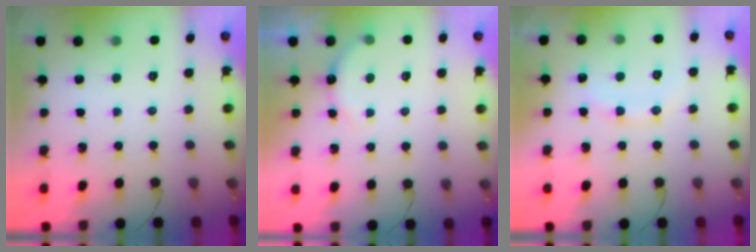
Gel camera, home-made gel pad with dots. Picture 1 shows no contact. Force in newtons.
{"total": 4.3, "press": 4.1, "slide": 1.1}
{"total": 10.2, "press": 10.2, "slide": 0.9}